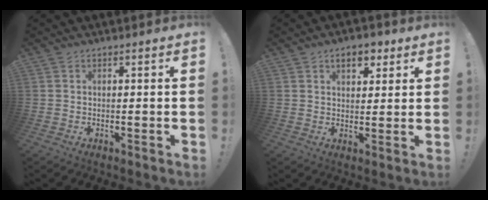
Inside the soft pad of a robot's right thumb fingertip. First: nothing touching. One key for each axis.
{"total": 6.6, "fx": 3.4, "fy": 3.9, "fz": 4.1, "tx": -0.057, "ty": 0.000, "tz": 0.059}